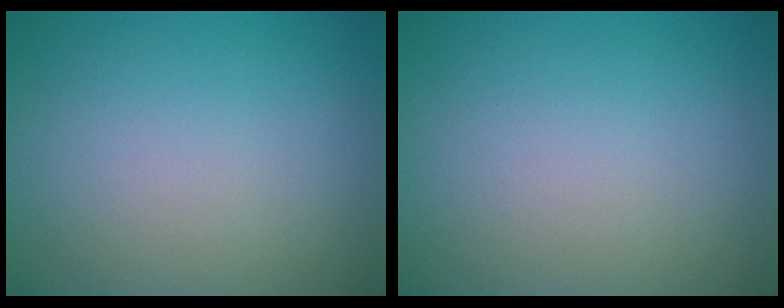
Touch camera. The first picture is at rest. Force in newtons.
{"total": 0.0}